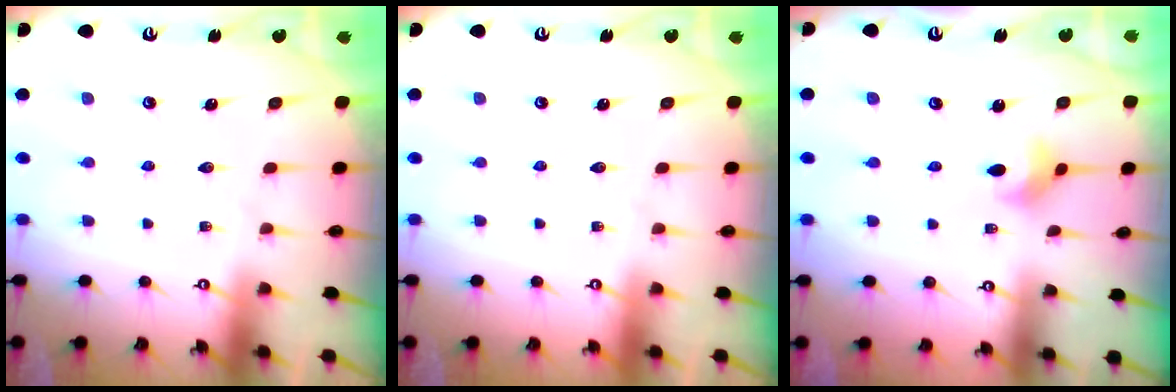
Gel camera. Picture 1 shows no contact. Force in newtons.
{"total": 0.0}
{"total": 3.4, "press": 3.4, "slide": 0.5}